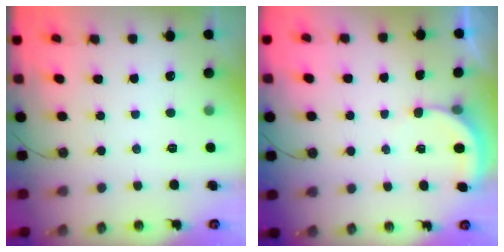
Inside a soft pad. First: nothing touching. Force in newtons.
{"total": 2.9, "press": 2.9, "slide": 0.2}